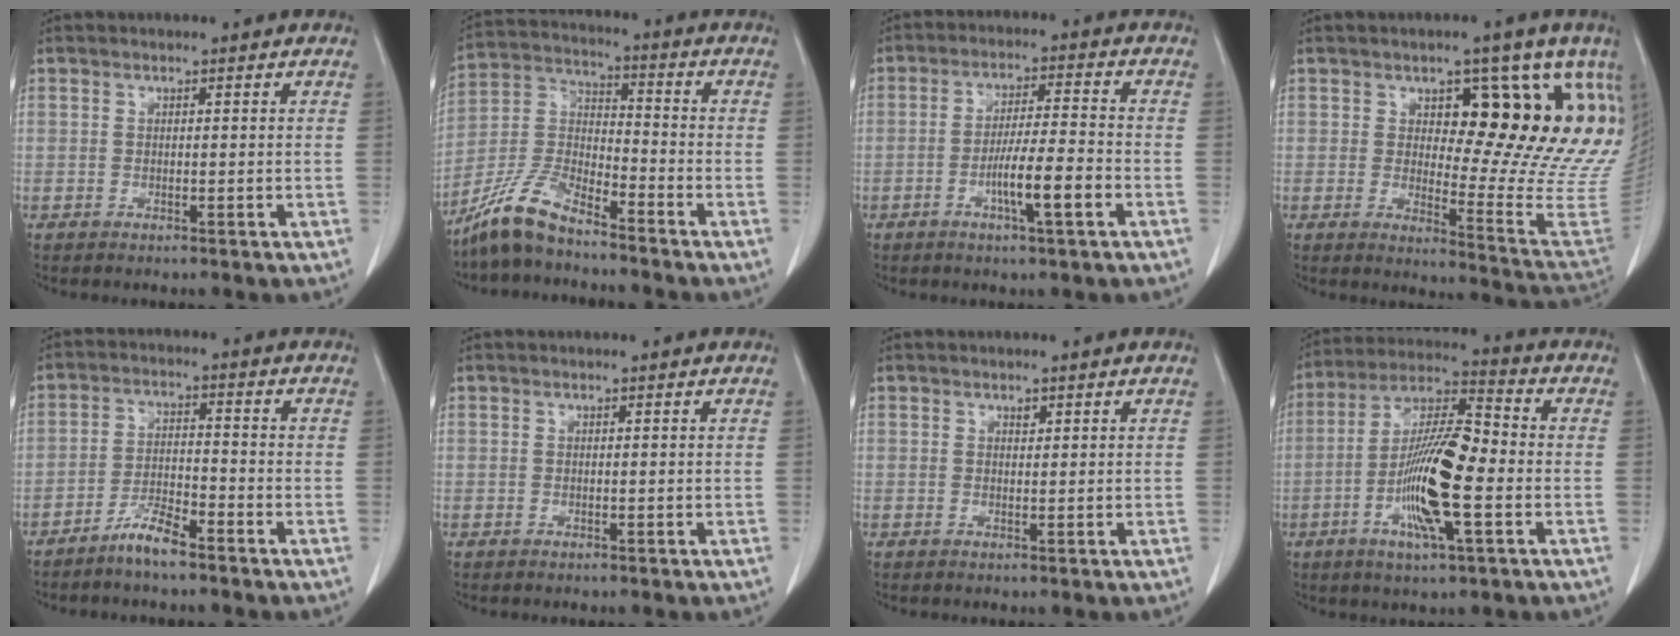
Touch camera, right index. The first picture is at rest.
{"total": 9.6, "force": [-8.1, 2.3, 4.7], "torque": [-0.109, 0.004, -0.164]}
{"total": 7.7, "force": [-3.0, 0.2, 7.1], "torque": [-0.128, -0.001, -0.052]}
{"total": 17.4, "force": [7.3, 5.3, 14.8], "torque": [-0.182, 0.000, 0.102]}
{"total": 5.2, "force": [-4.1, 0.6, 3.1], "torque": [-0.060, -0.003, -0.082]}
{"total": 0.0}
{"total": 0.7, "force": [0.5, 0.4, 0.3], "torque": [-0.005, -0.003, 0.007]}
{"total": 14.2, "force": [-3.4, 2.1, 13.6], "torque": [-0.261, 0.001, -0.066]}